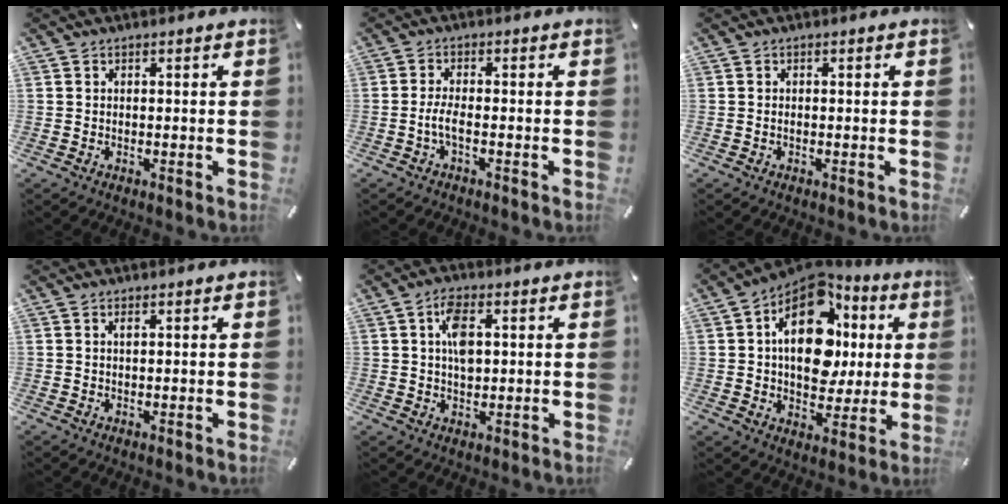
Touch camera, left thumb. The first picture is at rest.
{"total": 3.7, "force": [-1.2, 0.8, 3.4], "torque": [-0.080, -0.004, -0.028]}
{"total": 0.7, "force": [-0.2, 0.3, 0.6], "torque": [-0.012, -0.002, -0.003]}
{"total": 0.9, "force": [0.3, 0.2, 0.8], "torque": [-0.016, 0.000, 0.005]}
{"total": 6.0, "force": [1.4, 3.3, 4.8], "torque": [-0.086, 0.005, 0.019]}
{"total": 18.8, "force": [3.7, 13.1, 13.0], "torque": [-0.195, -0.019, 0.064]}